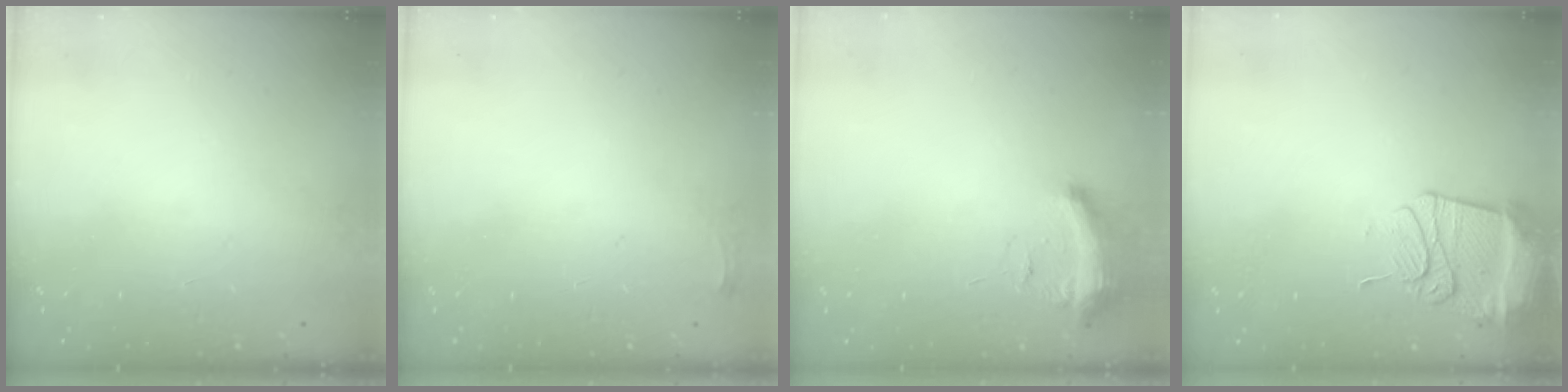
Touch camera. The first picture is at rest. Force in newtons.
{"total": 2.8, "press": 2.8, "slide": 0.4}
{"total": 9.3, "press": 9.2, "slide": 0.9}
{"total": 13.2, "press": 13.2, "slide": 1.4}